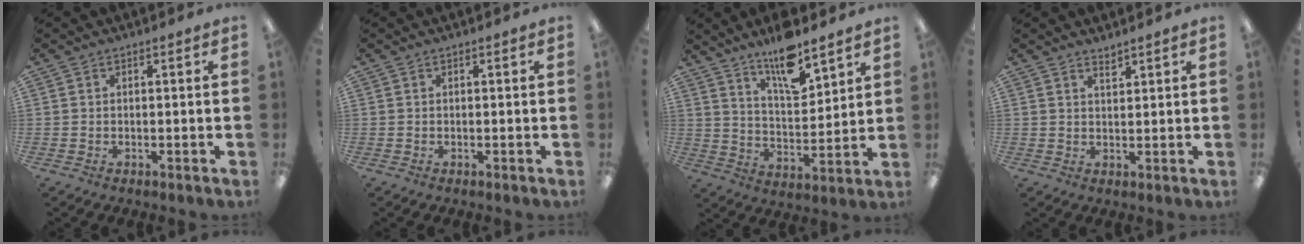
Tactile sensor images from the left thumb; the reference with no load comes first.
{"total": 0.0}
{"total": 12.9, "force": [10.1, 3.8, 7.1], "torque": [-0.110, -0.064, 0.172]}
{"total": 2.0, "force": [1.9, 0.3, 0.5], "torque": [-0.012, -0.003, 0.035]}